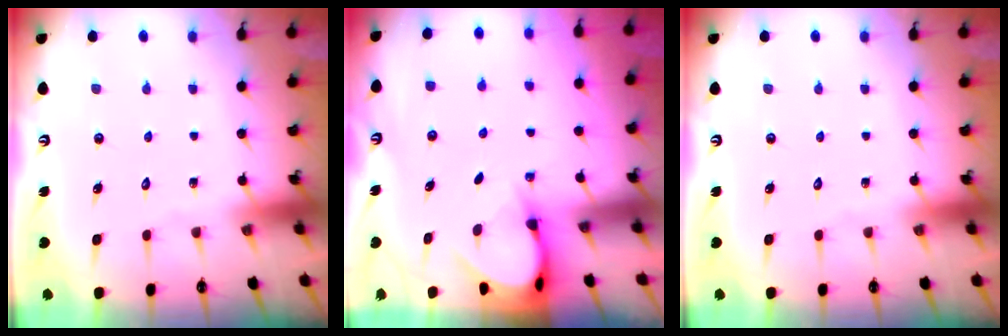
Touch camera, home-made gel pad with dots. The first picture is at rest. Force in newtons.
{"total": 3.9, "press": 3.9, "slide": 0.3}
{"total": 0.0}